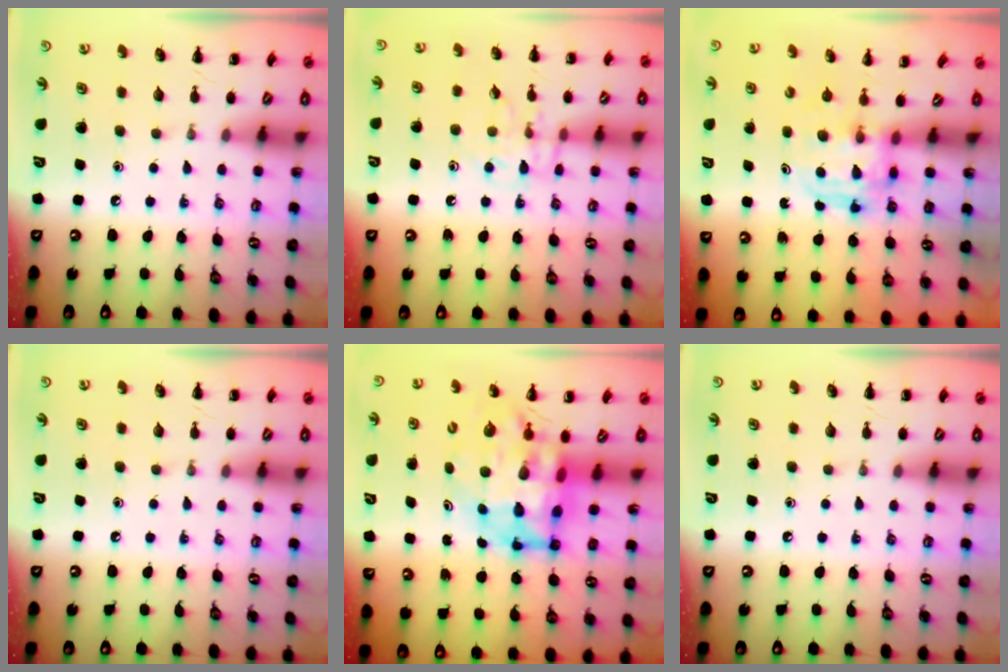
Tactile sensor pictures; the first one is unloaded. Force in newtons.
{"total": 10.0, "press": 10.0, "slide": 0.8}
{"total": 3.6, "press": 3.6, "slide": 0.2}
{"total": 0.0}
{"total": 9.7, "press": 9.2, "slide": 2.9}
{"total": 0.0}